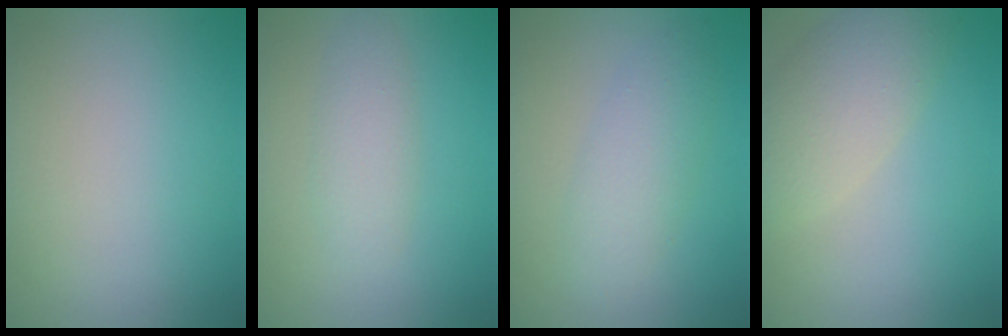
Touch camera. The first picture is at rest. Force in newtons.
{"total": 2.4, "press": 2.4, "slide": 0.0}
{"total": 3.2, "press": 3.2, "slide": 0.1}
{"total": 4.7, "press": 4.7, "slide": 0.4}